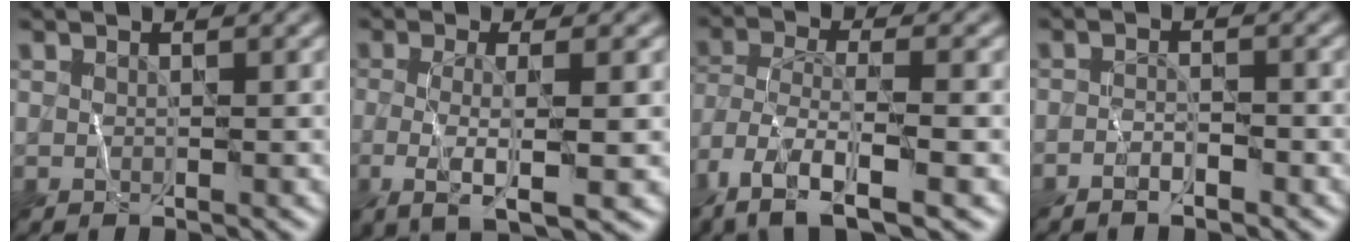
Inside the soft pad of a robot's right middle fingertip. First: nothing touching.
{"total": 5.2, "force": [-0.8, 1.1, 5.1], "torque": [-0.092, -0.004, -0.018]}
{"total": 9.2, "force": [-5.8, 2.7, 6.6], "torque": [-0.135, -0.003, -0.112]}
{"total": 1.4, "force": [-1.2, 0.2, 0.7], "torque": [-0.014, 0.007, -0.025]}